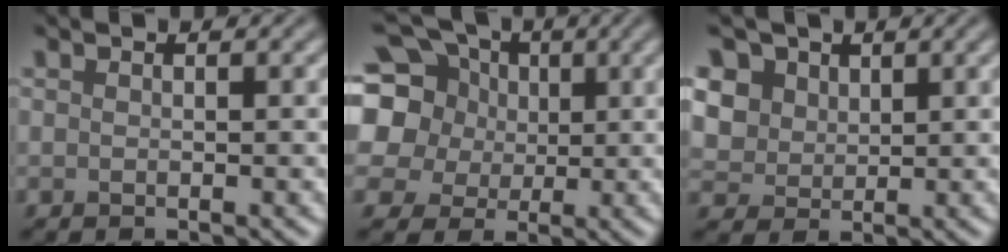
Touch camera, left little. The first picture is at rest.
{"total": 13.3, "force": [3.9, 11.0, 6.3], "torque": [-0.155, 0.027, 0.059]}
{"total": 7.4, "force": [3.4, 5.8, 3.1], "torque": [-0.095, 0.019, 0.056]}